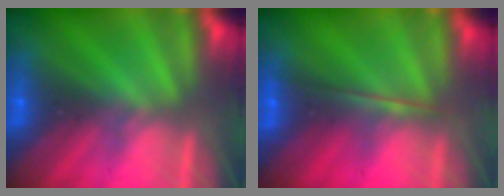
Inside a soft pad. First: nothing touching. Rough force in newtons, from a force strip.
{"total": 1.8}